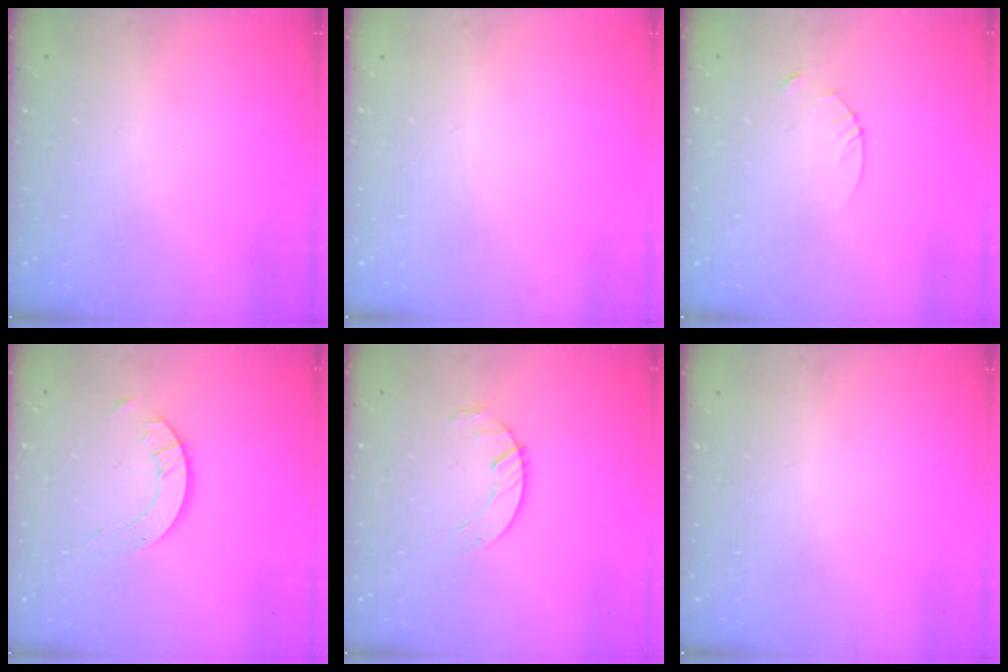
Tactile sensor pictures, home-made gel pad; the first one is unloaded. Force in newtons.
{"total": 0.0}
{"total": 3.2, "press": 3.2, "slide": 0.3}
{"total": 3.3, "press": 3.3, "slide": 0.2}
{"total": 1.7, "press": 1.7, "slide": 0.3}
{"total": 0.0}